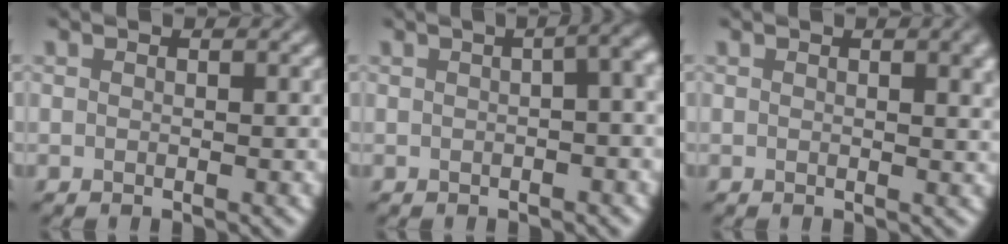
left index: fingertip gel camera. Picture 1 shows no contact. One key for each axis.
{"total": 8.0, "fx": 1.4, "fy": 3.8, "fz": 6.9, "tx": -0.030, "ty": 0.039, "tz": -0.008}
{"total": 2.8, "fx": 1.2, "fy": 1.0, "fz": 2.4, "tx": -0.016, "ty": 0.004, "tz": 0.014}